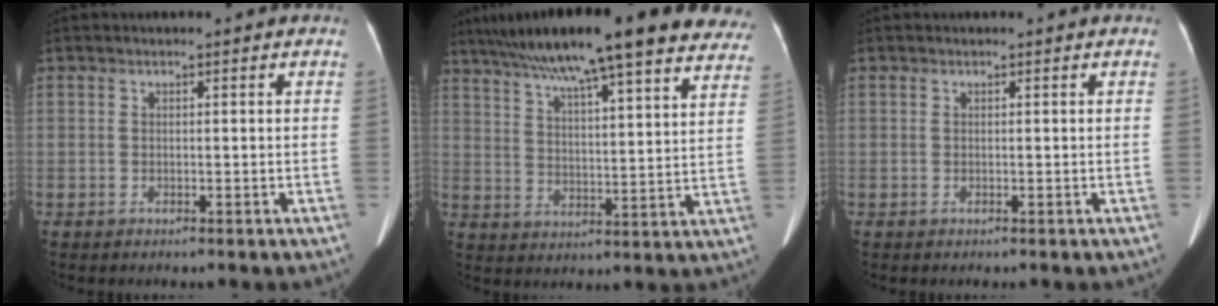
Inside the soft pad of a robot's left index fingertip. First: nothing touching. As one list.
[{"total": 28.8, "force": [23.0, 4.0, 16.9], "torque": [-0.252, 0.019, 0.303]}, {"total": 0.0}]